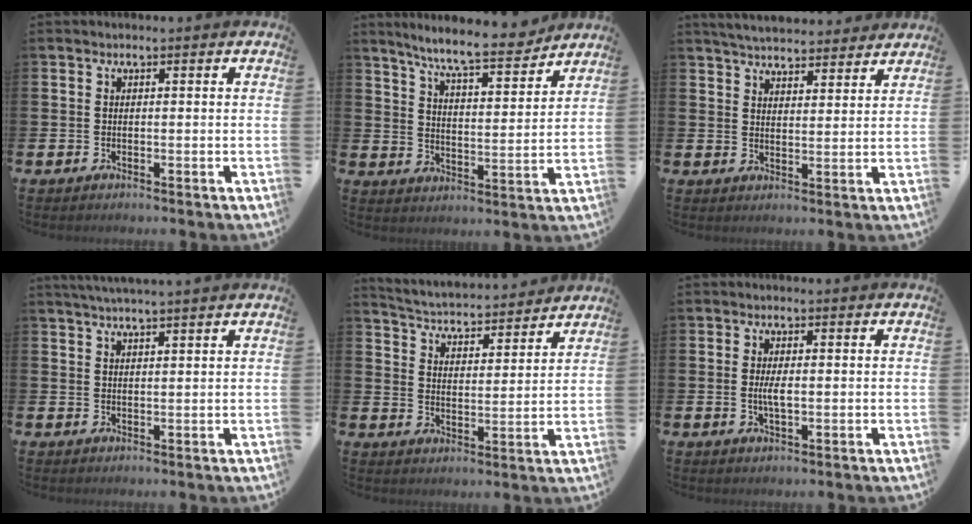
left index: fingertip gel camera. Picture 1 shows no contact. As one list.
[{"total": 8.6, "force": [7.9, 0.7, 3.3], "torque": [-0.085, -0.048, 0.136]}, {"total": 4.9, "force": [4.9, 0.8, 0.5], "torque": [-0.022, -0.028, 0.086]}, {"total": 2.8, "force": [2.7, -0.4, 0.8], "torque": [-0.023, -0.003, 0.051]}, {"total": 4.4, "force": [4.3, 0.7, 0.4], "torque": [-0.032, -0.041, 0.069]}, {"total": 2.4, "force": [0.0, 0.8, 2.3], "torque": [-0.041, 0.000, -0.003]}]